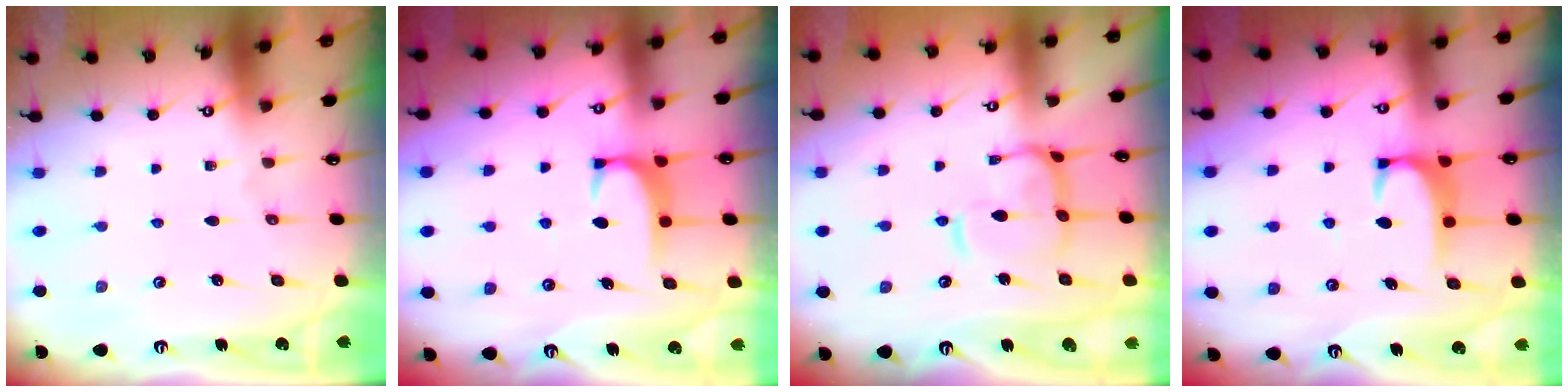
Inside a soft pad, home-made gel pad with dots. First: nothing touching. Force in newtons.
{"total": 1.9, "press": 1.8, "slide": 0.5}
{"total": 7.7, "press": 7.6, "slide": 1.0}
{"total": 2.0, "press": 2.0, "slide": 0.5}